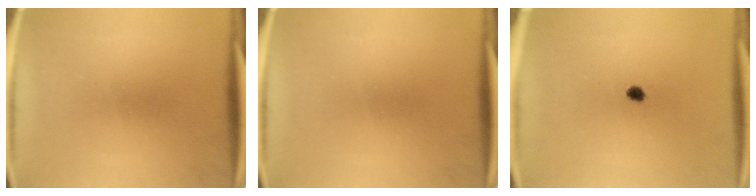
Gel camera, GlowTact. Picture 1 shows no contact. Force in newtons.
{"total": 0.0}
{"total": 1.8}